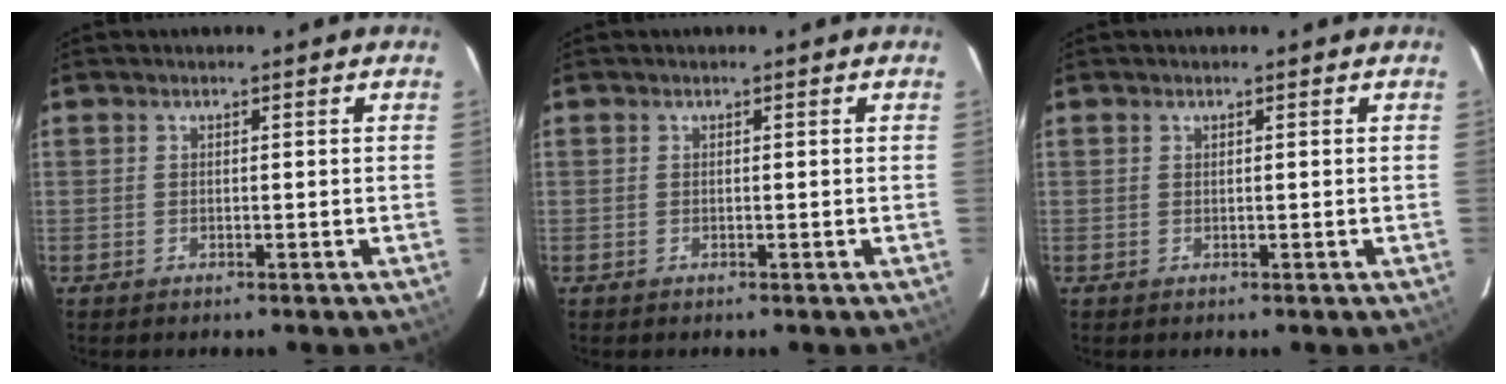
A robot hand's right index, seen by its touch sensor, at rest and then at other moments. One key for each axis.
{"total": 0.0}
{"total": 0.0}